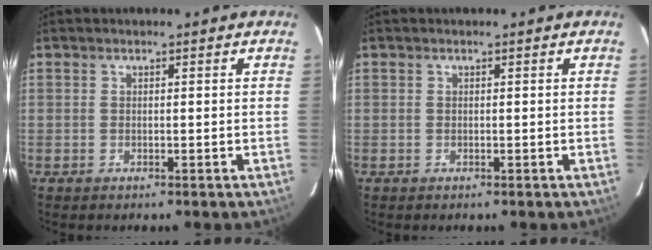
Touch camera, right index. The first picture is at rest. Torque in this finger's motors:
{"motor_torque": [0.00, 0.00, 0.00, 0.00]}